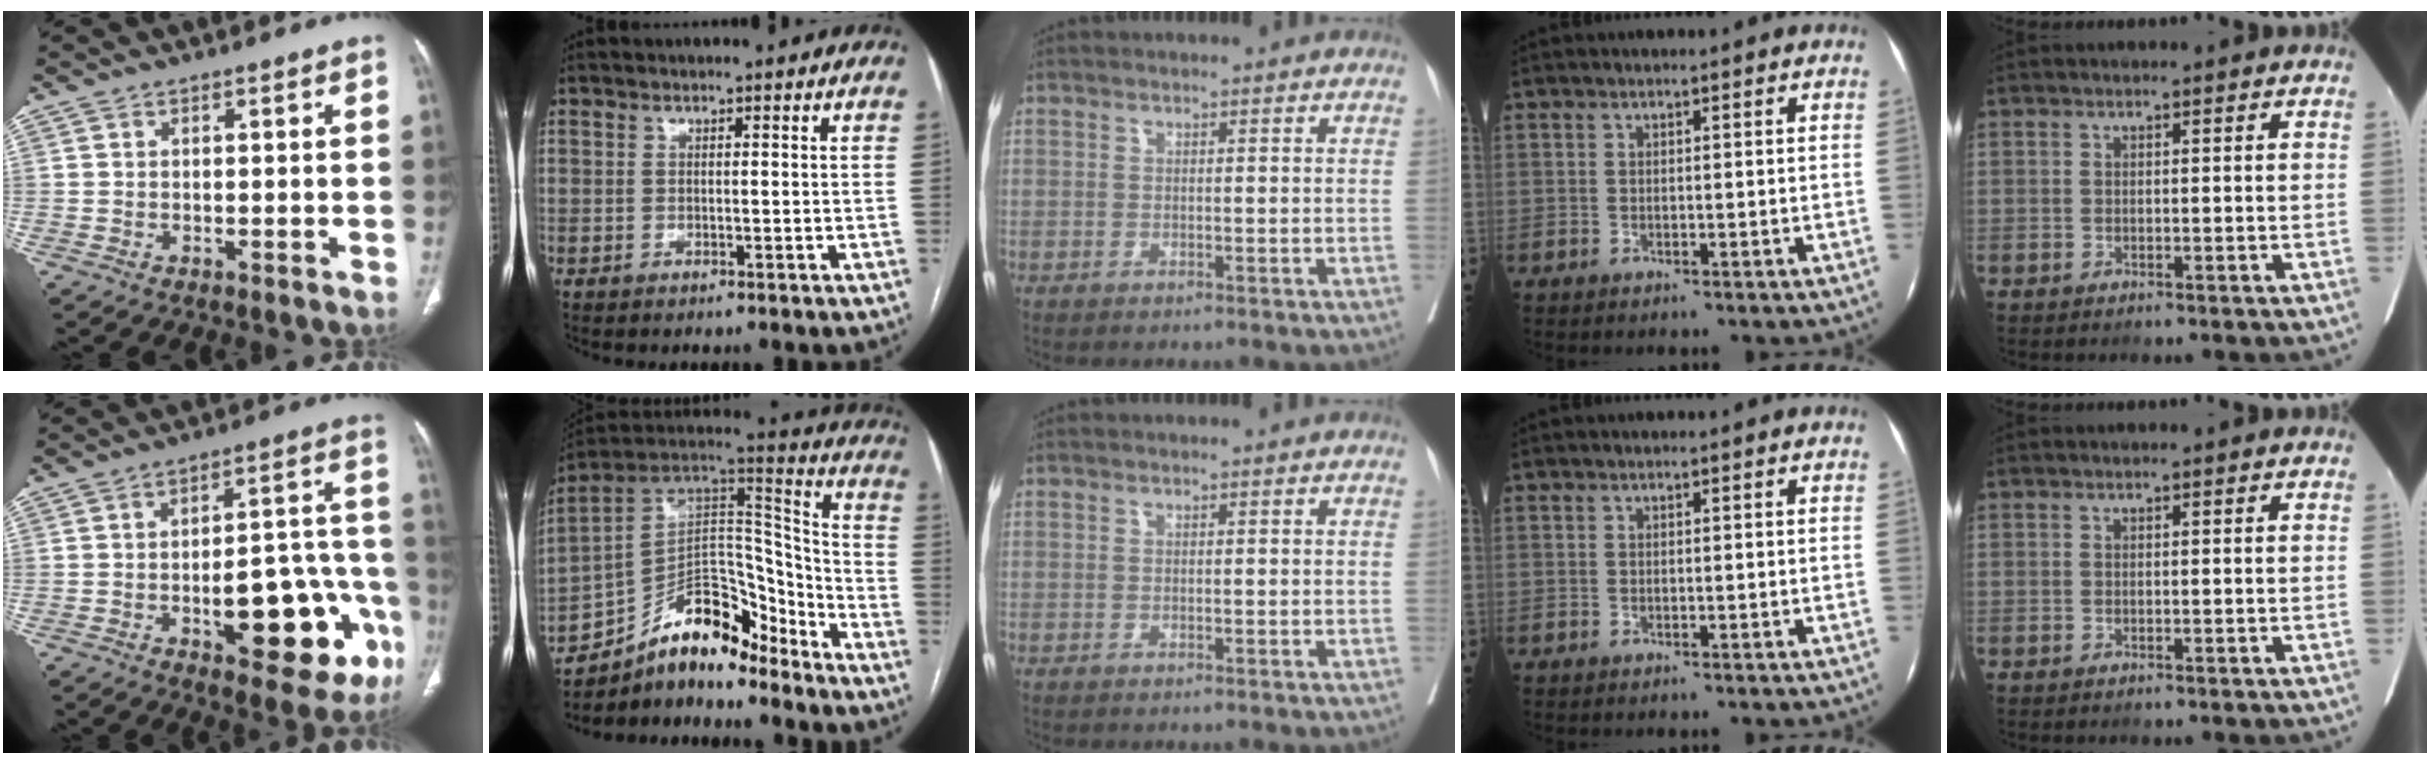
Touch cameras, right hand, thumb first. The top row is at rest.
{"thumb": {"total": 20.6, "force": [-7.4, 8.0, 17.5], "torque": [-0.181, 0.046, -0.083]}, "index": {"total": 17.1, "force": [-13.1, 5.7, 9.4], "torque": [-0.148, 0.053, -0.223]}}